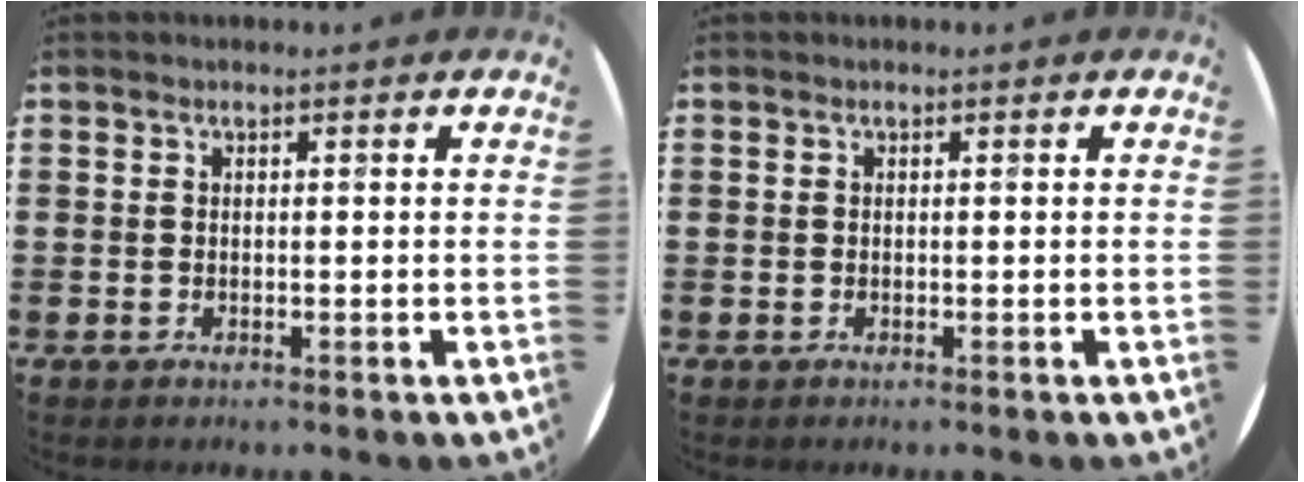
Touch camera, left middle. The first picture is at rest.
{"total": 0.0}